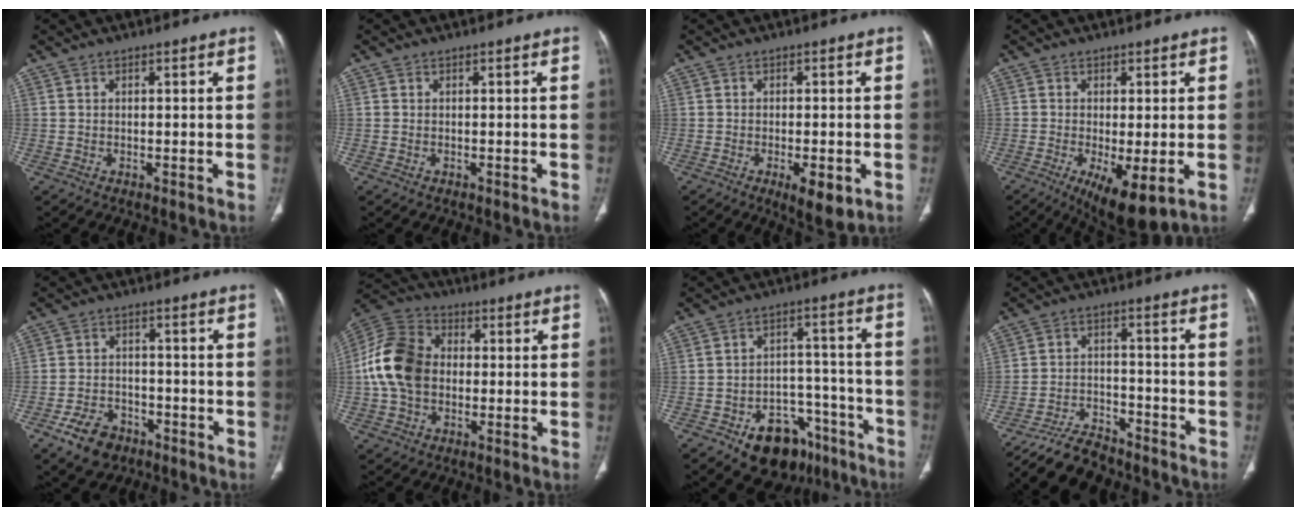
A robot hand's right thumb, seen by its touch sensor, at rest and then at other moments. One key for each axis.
{"total": 0.0}
{"total": 6.0, "fx": -2.4, "fy": 2.1, "fz": 5.1, "tx": -0.073, "ty": -0.005, "tz": -0.028}
{"total": 9.4, "fx": -3.2, "fy": 3.2, "fz": 8.2, "tx": -0.133, "ty": -0.019, "tz": -0.043}
{"total": 7.7, "fx": -4.7, "fy": 5.2, "fz": 3.3, "tx": -0.046, "ty": 0.029, "tz": -0.076}
{"total": 14.7, "fx": -0.2, "fy": 11.0, "fz": 9.8, "tx": -0.185, "ty": 0.029, "tz": -0.011}
{"total": 15.0, "fx": -9.3, "fy": 9.4, "fz": 7.0, "tx": -0.054, "ty": 0.081, "tz": -0.128}
{"total": 10.7, "fx": -9.5, "fy": 4.0, "fz": 2.7, "tx": -0.044, "ty": 0.055, "tz": -0.162}